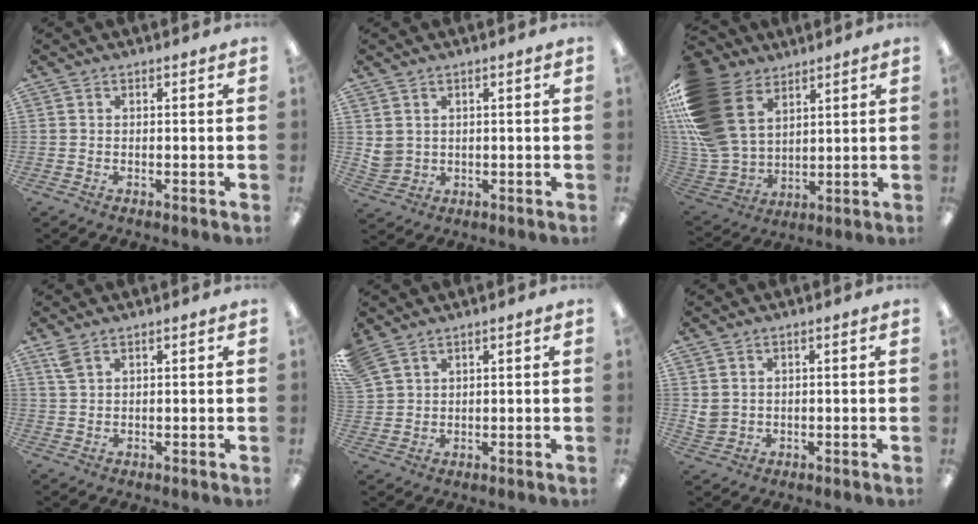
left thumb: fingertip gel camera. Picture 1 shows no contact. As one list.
[{"total": 3.3, "force": [1.6, 2.9, 0.4], "torque": [-0.009, -0.004, 0.030]}, {"total": 24.1, "force": [9.5, 16.9, 14.3], "torque": [-0.327, -0.046, 0.178]}, {"total": 3.3, "force": [2.2, 1.4, 2.0], "torque": [-0.046, 0.001, 0.040]}, {"total": 4.8, "force": [3.8, 2.6, 1.5], "torque": [-0.041, -0.009, 0.076]}, {"total": 2.8, "force": [1.3, 2.5, 0.4], "torque": [-0.014, 0.001, 0.026]}]